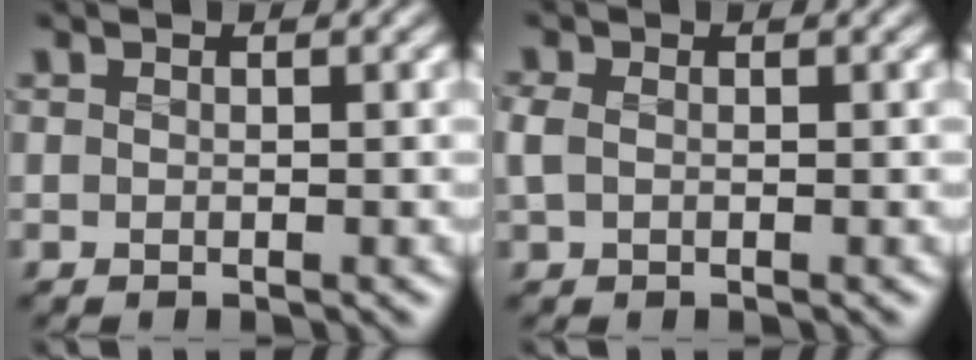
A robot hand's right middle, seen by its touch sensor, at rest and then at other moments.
{"total": 1.1, "force": [0.0, 0.8, 0.7], "torque": [-0.018, 0.003, -0.001]}